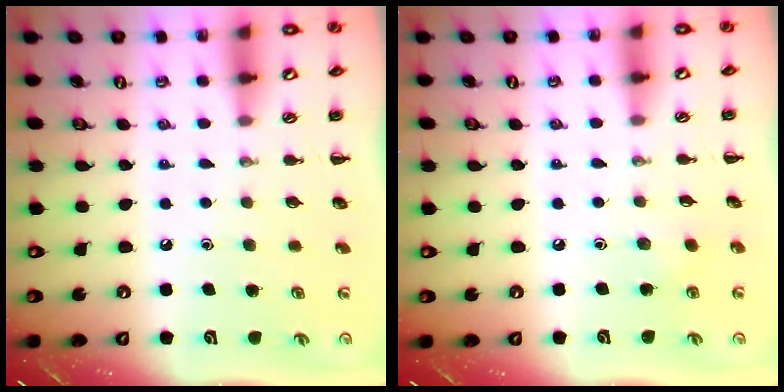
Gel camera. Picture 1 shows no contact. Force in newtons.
{"total": 3.1, "press": 3.0, "slide": 1.0}